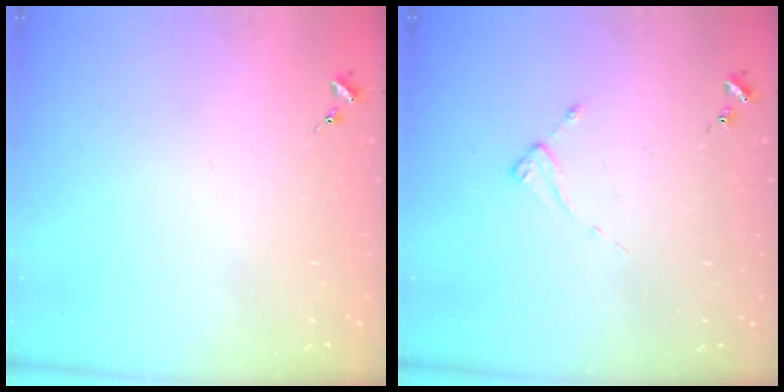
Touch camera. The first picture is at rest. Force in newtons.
{"total": 2.0, "press": 2.0, "slide": 0.3}